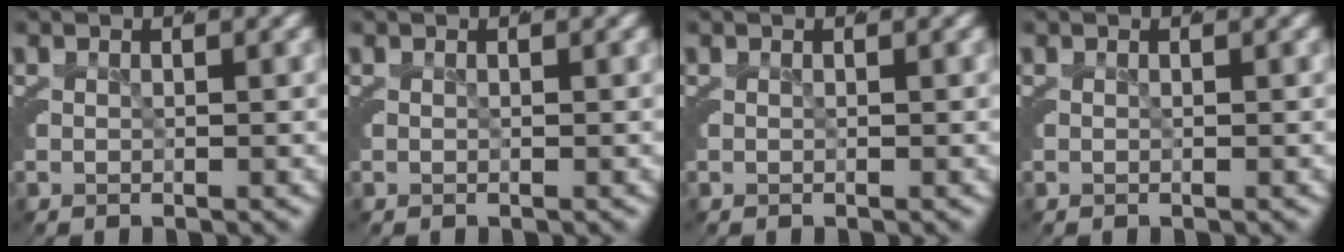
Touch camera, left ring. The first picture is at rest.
{"total": 0.0}
{"total": 0.0}
{"total": 0.0}